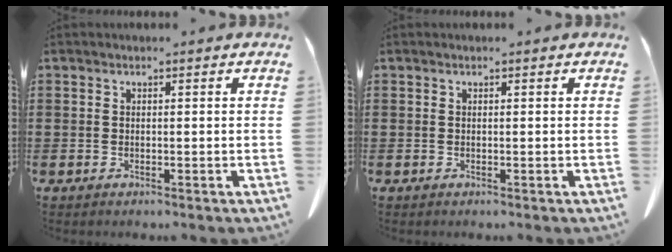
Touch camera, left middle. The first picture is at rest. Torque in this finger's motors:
{"motor_torque": [0.00, 0.00, 0.00, -0.01]}